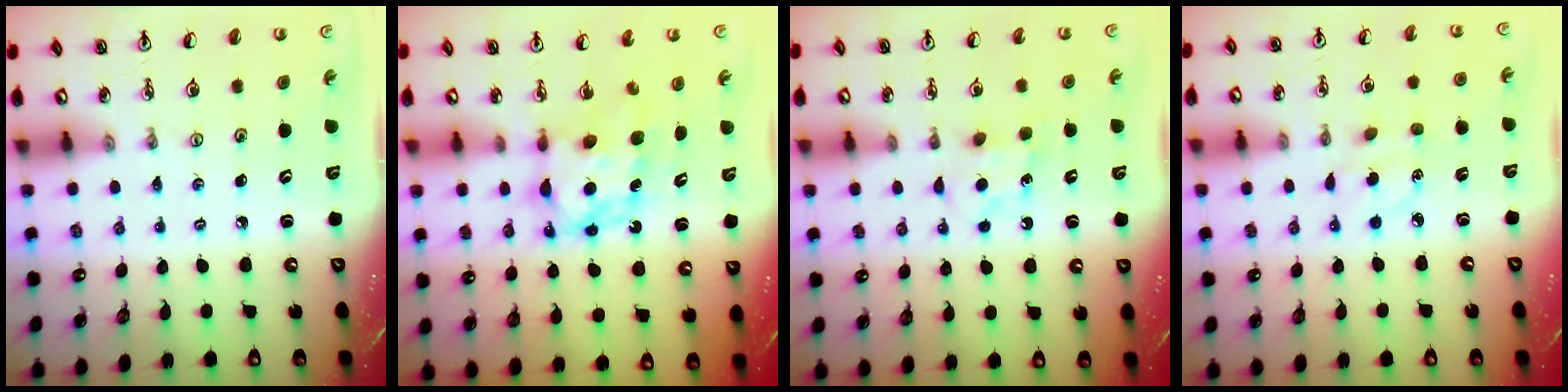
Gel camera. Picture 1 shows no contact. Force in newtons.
{"total": 6.8, "press": 6.8, "slide": 0.2}
{"total": 5.1, "press": 5.1, "slide": 0.7}
{"total": 3.9, "press": 3.9, "slide": 0.6}